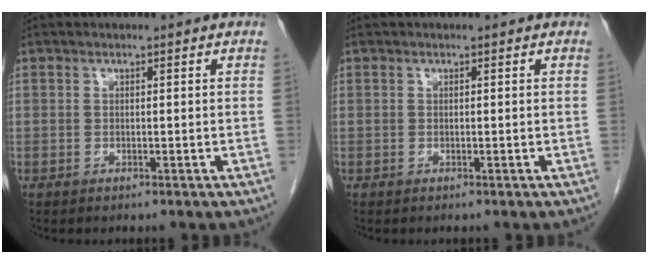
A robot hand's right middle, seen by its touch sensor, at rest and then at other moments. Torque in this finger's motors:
{"motor_torque": [0.00, 0.00, 0.00, -0.01]}